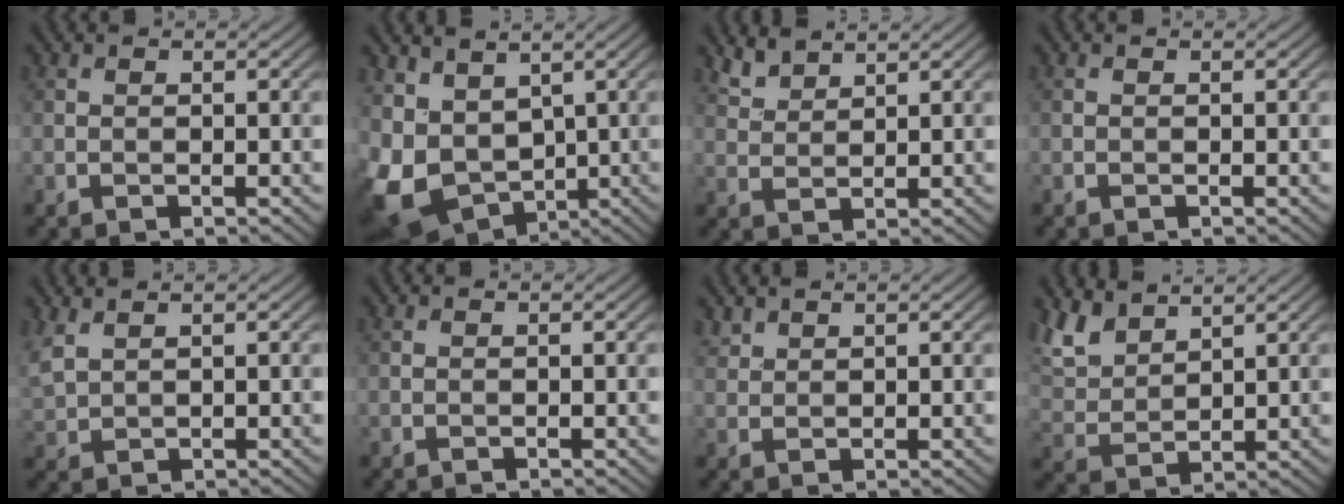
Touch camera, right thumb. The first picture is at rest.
{"total": 10.1, "force": [1.1, 7.7, 6.3], "torque": [-0.178, -0.013, 0.040]}
{"total": 3.0, "force": [2.7, 0.9, 1.2], "torque": [-0.031, 0.002, 0.064]}
{"total": 0.0}
{"total": 3.1, "force": [2.3, 1.1, 1.8], "torque": [-0.061, 0.010, 0.054]}
{"total": 0.0}
{"total": 1.7, "force": [1.5, 0.6, 0.4], "torque": [-0.014, 0.004, 0.039]}
{"total": 6.4, "force": [4.9, 2.7, 3.2], "torque": [-0.090, 0.008, 0.107]}